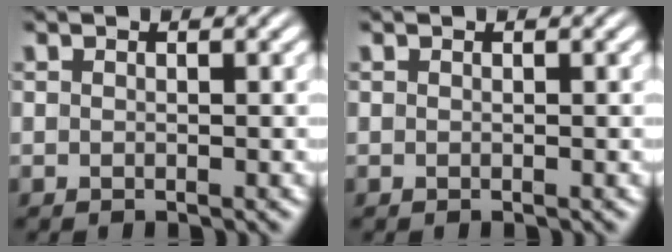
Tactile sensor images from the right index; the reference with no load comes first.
{"total": 0.0}